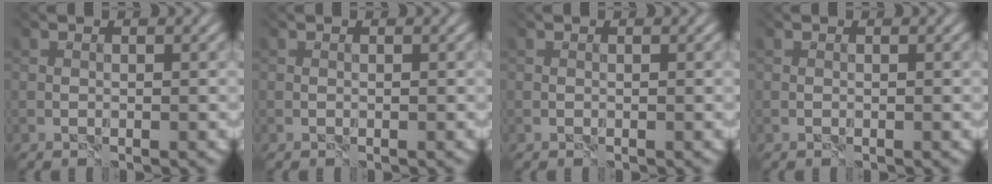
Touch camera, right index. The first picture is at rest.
{"total": 0.0}
{"total": 0.0}
{"total": 0.0}